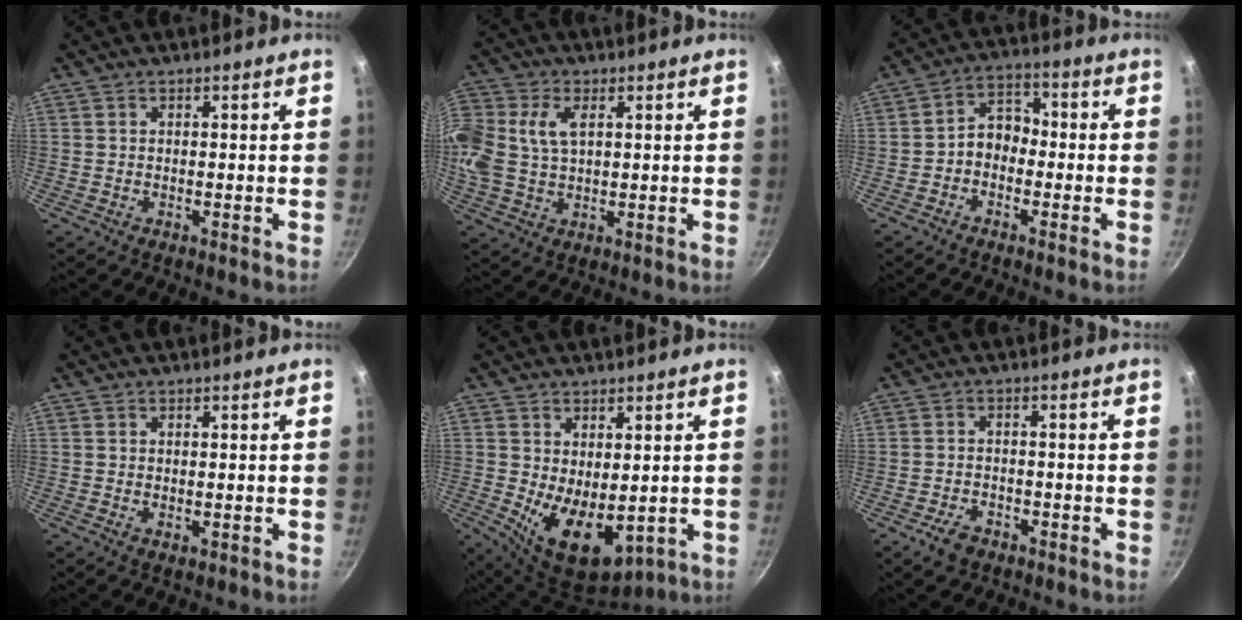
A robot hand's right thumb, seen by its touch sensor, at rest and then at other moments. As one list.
[{"total": 14.4, "force": [3.6, 10.1, 9.7], "torque": [-0.231, 0.024, 0.065]}, {"total": 5.8, "force": [-1.6, 4.4, 3.4], "torque": [-0.029, 0.033, -0.040]}, {"total": 0.7, "force": [0.1, 0.4, 0.6], "torque": [-0.008, -0.004, 0.001]}, {"total": 11.0, "force": [0.1, 6.5, 8.9], "torque": [-0.117, -0.029, 0.026]}, {"total": 4.1, "force": [-2.6, 2.4, 2.0], "torque": [-0.038, 0.020, -0.042]}]